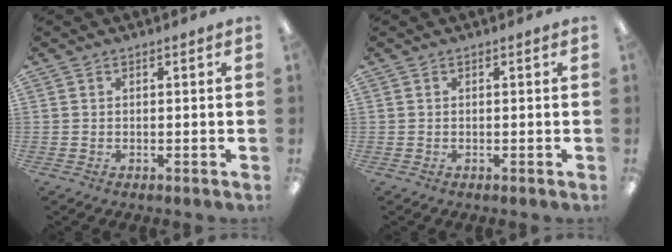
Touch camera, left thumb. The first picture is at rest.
{"total": 0.0}